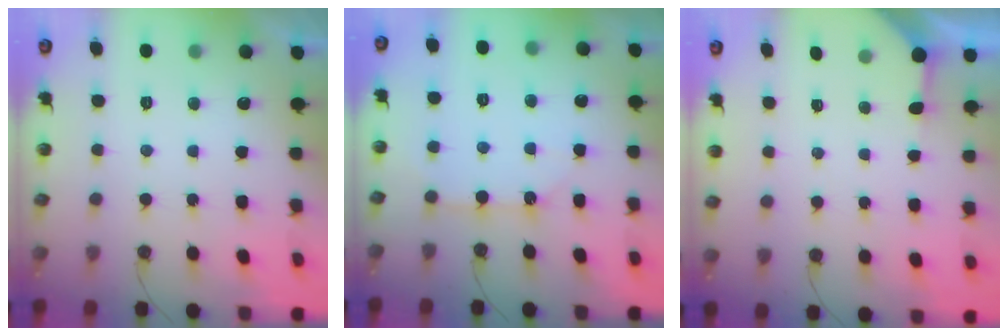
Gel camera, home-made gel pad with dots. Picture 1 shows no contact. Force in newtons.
{"total": 9.1, "press": 9.1, "slide": 0.9}
{"total": 2.7, "press": 2.7, "slide": 0.4}